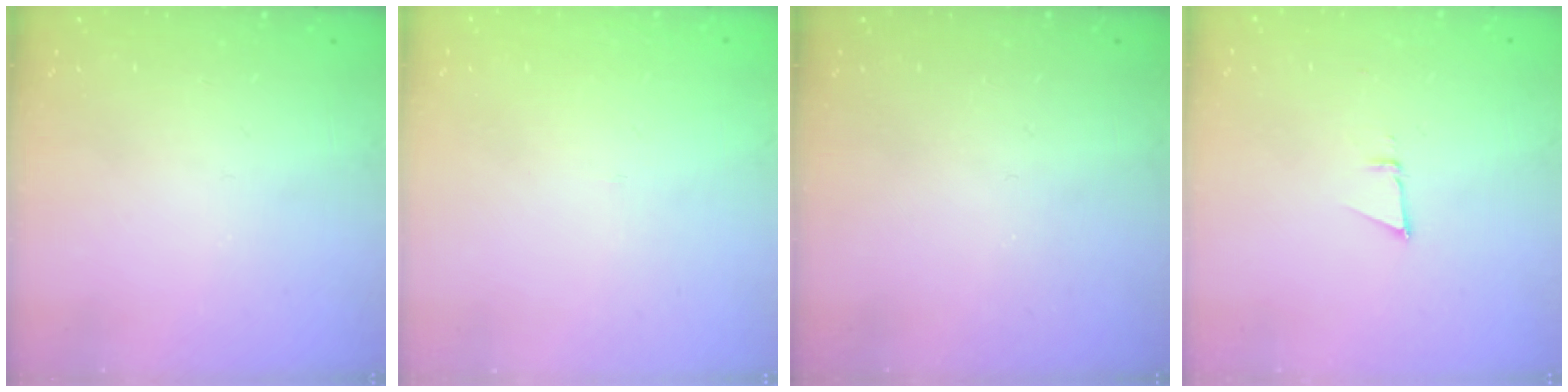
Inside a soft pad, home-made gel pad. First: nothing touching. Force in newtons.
{"total": 1.5, "press": 1.5, "slide": 0.1}
{"total": 0.0}
{"total": 3.0, "press": 2.9, "slide": 0.8}